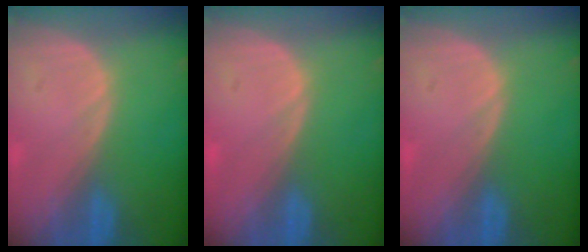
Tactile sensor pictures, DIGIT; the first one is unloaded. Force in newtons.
{"total": 0.5, "press": 0.1, "slide": 0.5}
{"total": 0.0}